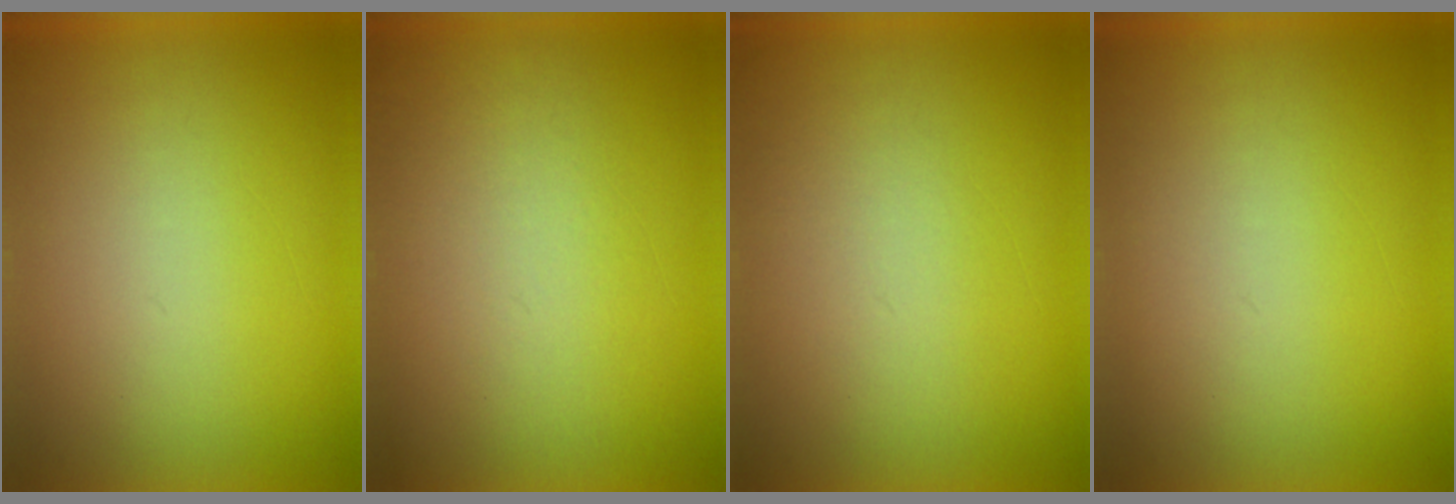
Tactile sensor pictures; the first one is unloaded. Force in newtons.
{"total": 4.4}
{"total": 2.2}
{"total": 1.1}